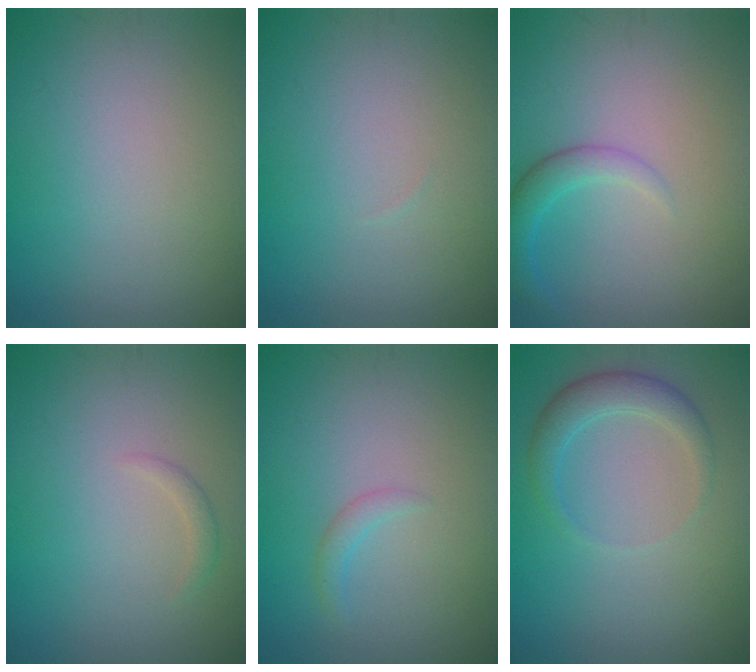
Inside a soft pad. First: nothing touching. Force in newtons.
{"total": 0.0}
{"total": 2.2, "press": 2.2, "slide": 0.1}
{"total": 0.8, "press": 0.8, "slide": 0.1}
{"total": 1.0, "press": 1.0, "slide": 0.0}
{"total": 2.7, "press": 2.7, "slide": 0.1}